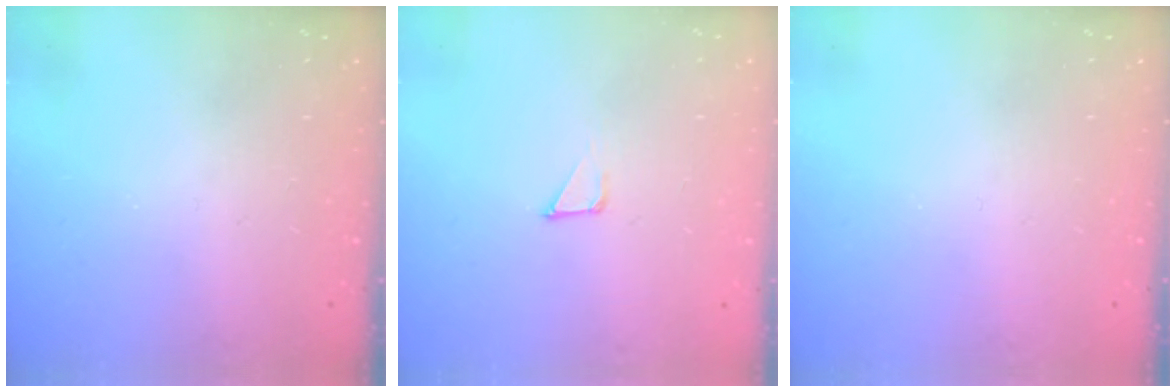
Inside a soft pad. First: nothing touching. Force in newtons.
{"total": 1.3, "press": 1.3, "slide": 0.0}
{"total": 0.0}